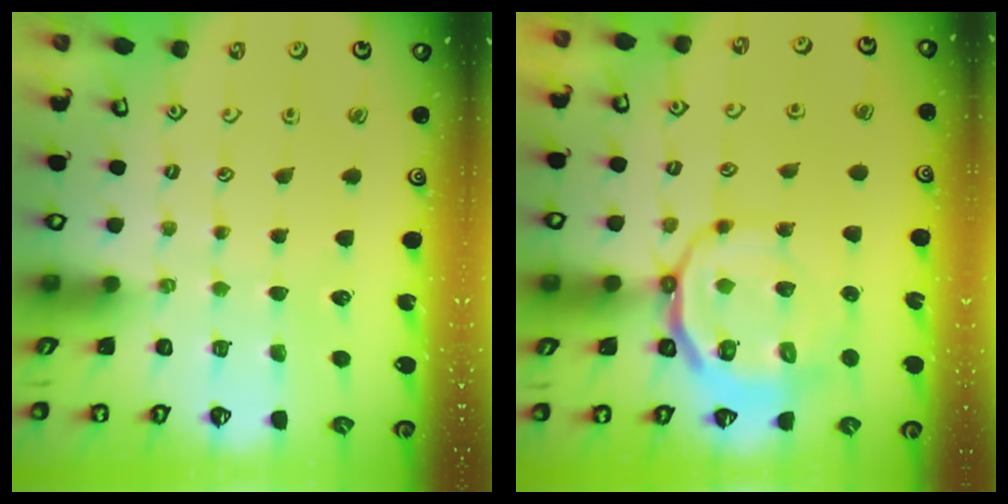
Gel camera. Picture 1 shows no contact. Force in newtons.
{"total": 11.0, "press": 10.6, "slide": 2.7}